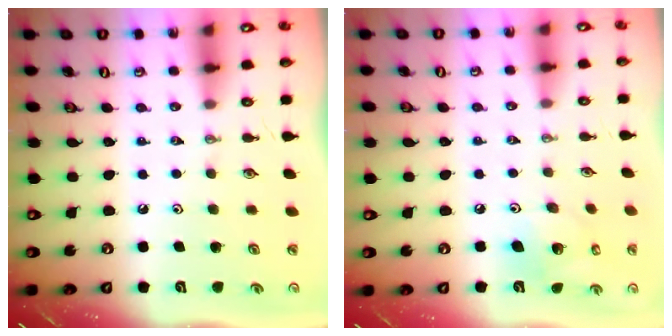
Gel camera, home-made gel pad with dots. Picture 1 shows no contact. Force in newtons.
{"total": 8.9, "press": 8.6, "slide": 2.3}